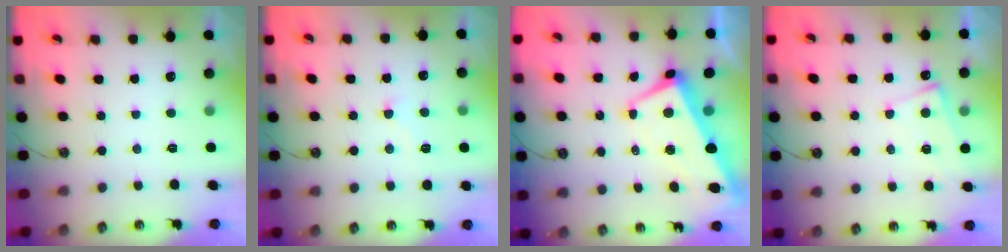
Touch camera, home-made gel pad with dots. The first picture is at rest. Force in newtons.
{"total": 1.9, "press": 1.8, "slide": 0.6}
{"total": 1.7, "press": 1.1, "slide": 1.3}
{"total": 4.5, "press": 4.5, "slide": 0.3}